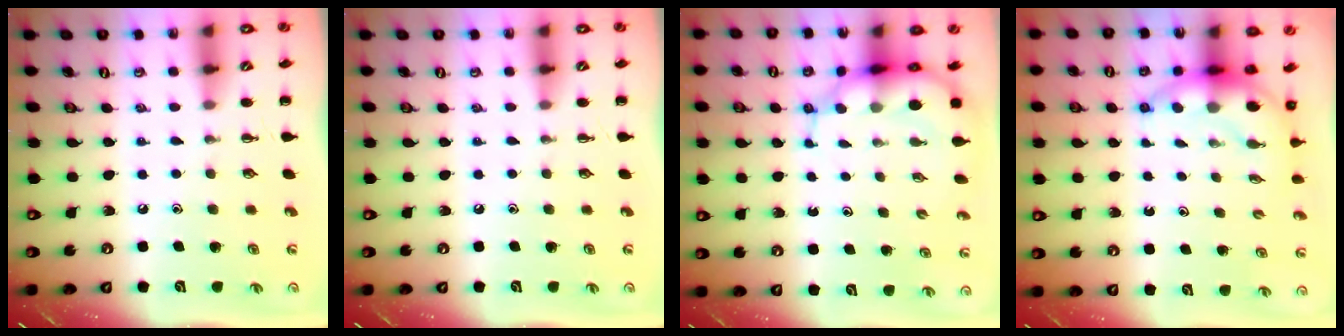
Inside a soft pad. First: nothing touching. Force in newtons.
{"total": 0.0}
{"total": 7.6, "press": 7.3, "slide": 2.2}
{"total": 6.6, "press": 6.4, "slide": 1.4}